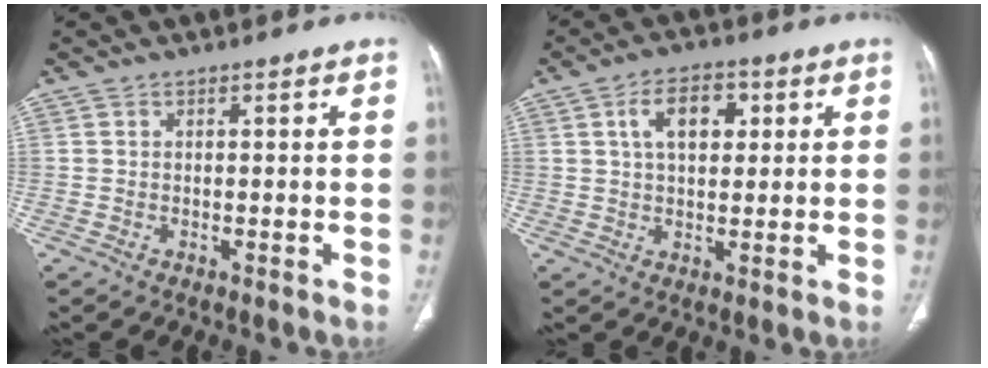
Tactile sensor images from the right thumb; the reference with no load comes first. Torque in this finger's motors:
{"motor_torque": [-0.42, 0.60, 0.36, 0.12, 0.02]}